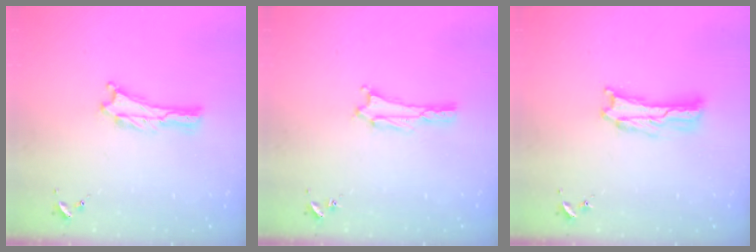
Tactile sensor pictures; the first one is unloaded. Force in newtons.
{"total": 1.6, "press": 1.6, "slide": 0.2}
{"total": 2.8, "press": 2.7, "slide": 0.4}